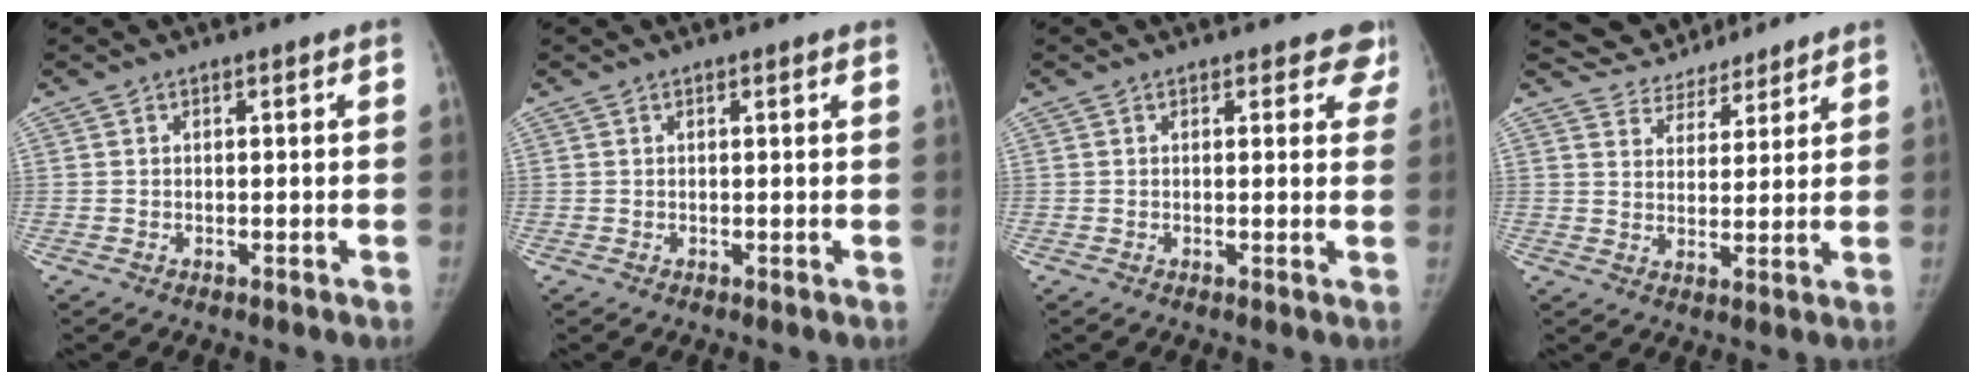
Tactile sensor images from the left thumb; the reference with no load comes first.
{"total": 0.7, "force": [0.5, 0.1, 0.5], "torque": [-0.004, 0.002, 0.005]}
{"total": 4.4, "force": [3.5, 2.4, 1.1], "torque": [0.031, -0.013, 0.018]}
{"total": 9.3, "force": [8.5, 3.8, 0.8], "torque": [0.011, -0.031, 0.139]}